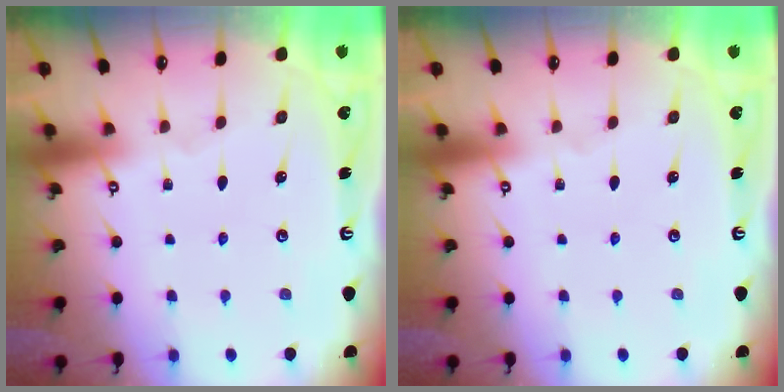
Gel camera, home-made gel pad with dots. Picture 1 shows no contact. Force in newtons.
{"total": 0.0}